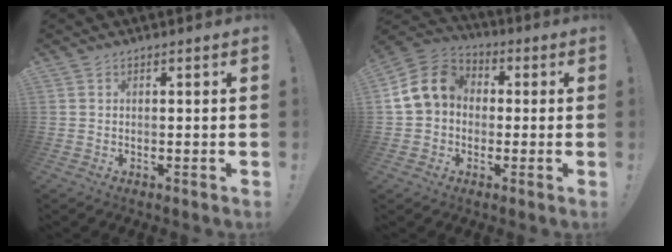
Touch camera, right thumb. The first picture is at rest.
{"total": 12.9, "force": [1.6, 10.5, 7.4], "torque": [-0.142, 0.020, 0.036]}